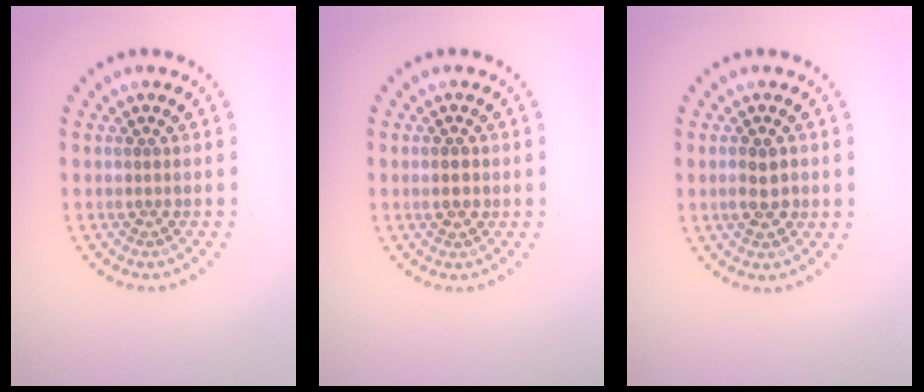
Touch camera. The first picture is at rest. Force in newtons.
{"total": 2.2, "press": 2.2, "slide": 0.1}
{"total": 2.4, "press": 2.3, "slide": 0.4}